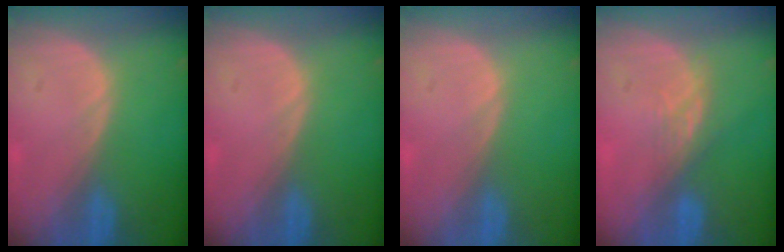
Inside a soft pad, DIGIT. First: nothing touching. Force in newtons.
{"total": 0.0}
{"total": 0.0}
{"total": 3.0, "press": 2.6, "slide": 1.5}